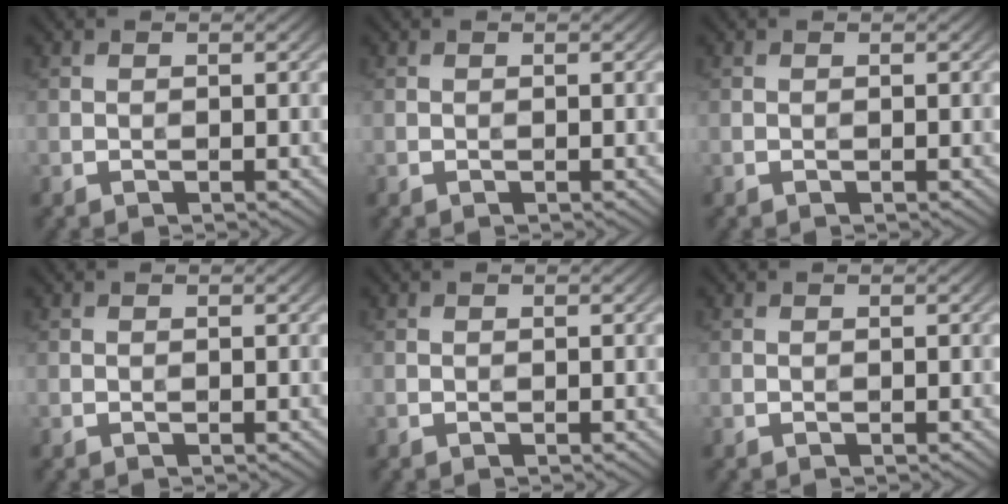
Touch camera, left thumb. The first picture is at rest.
{"total": 0.0}
{"total": 0.0}
{"total": 0.0}
{"total": 0.0}
{"total": 0.0}